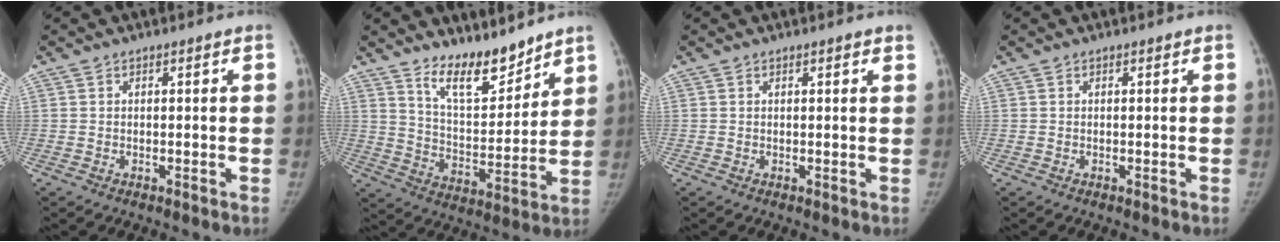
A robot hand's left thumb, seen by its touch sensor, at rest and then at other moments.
{"total": 10.9, "force": [9.0, 3.7, 4.9], "torque": [-0.055, -0.078, 0.166]}
{"total": 1.4, "force": [1.0, 0.3, 1.0], "torque": [-0.009, 0.001, 0.012]}
{"total": 0.0}